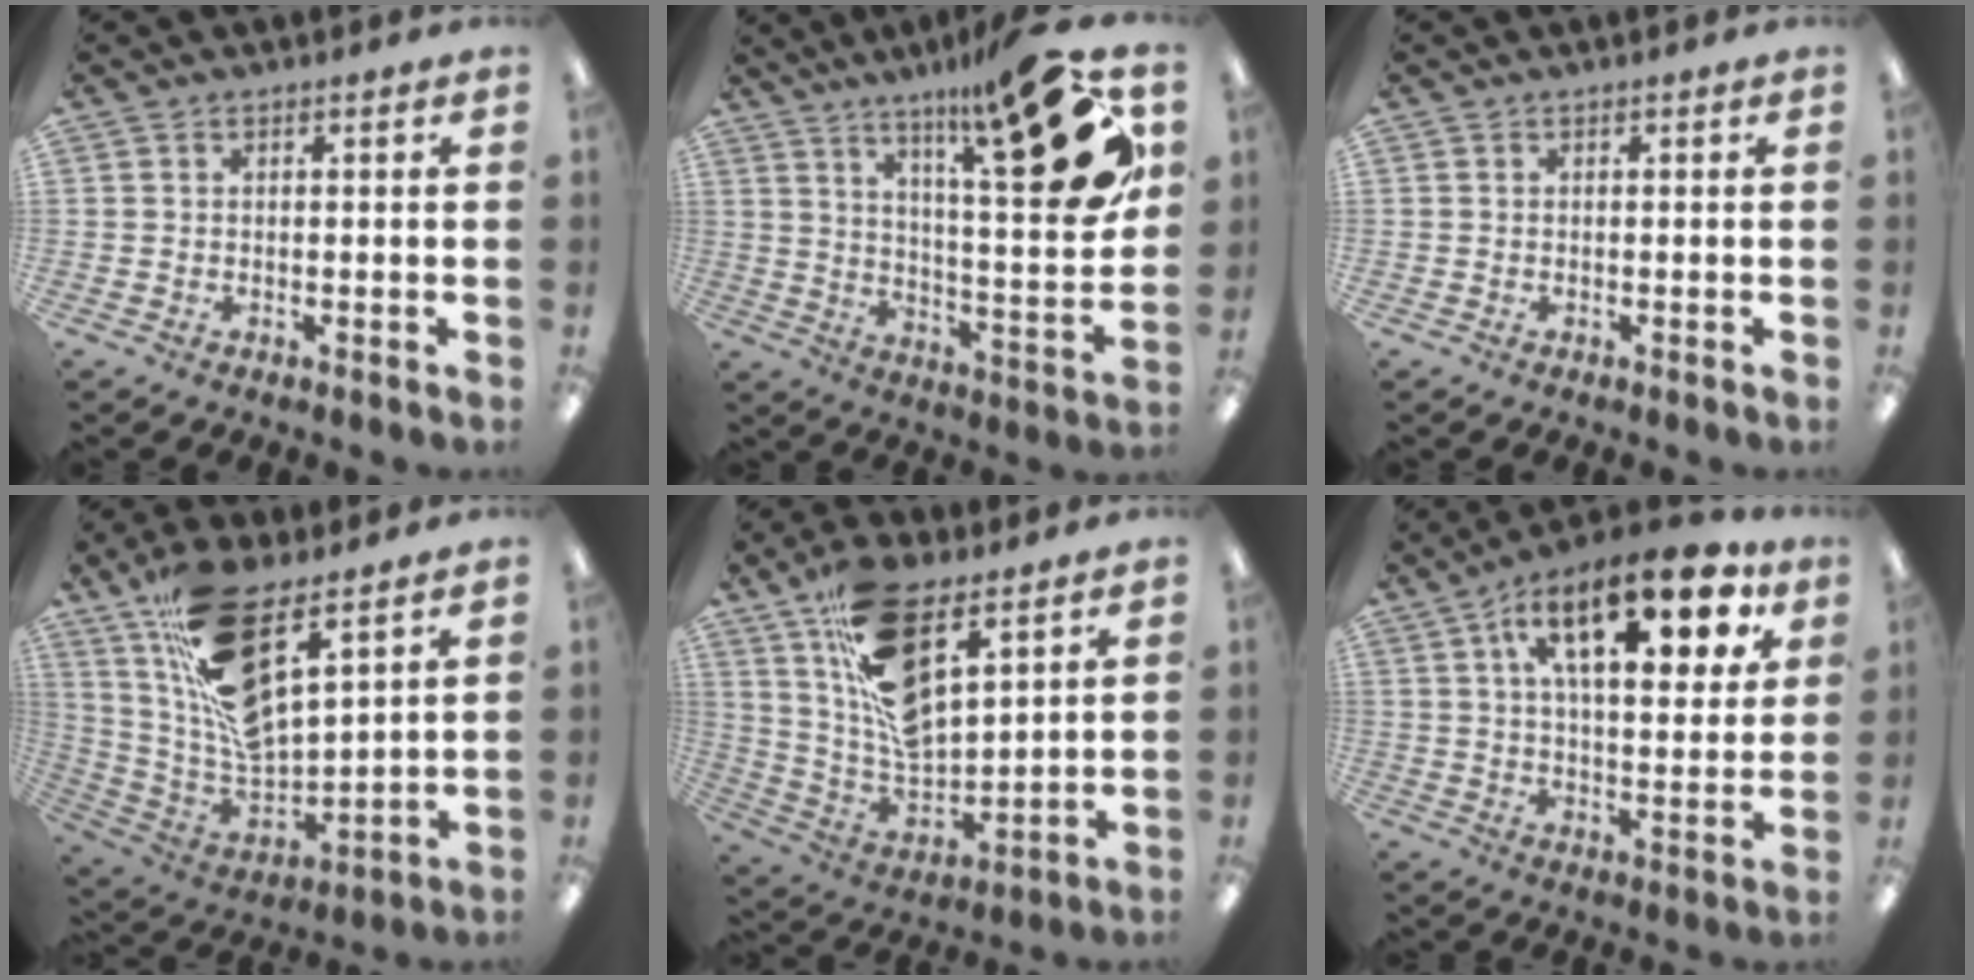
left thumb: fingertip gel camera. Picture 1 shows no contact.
{"total": 21.5, "force": [12.3, 4.3, 17.1], "torque": [-0.252, -0.076, 0.182]}
{"total": 0.0}
{"total": 16.8, "force": [10.6, 5.8, 11.6], "torque": [-0.231, -0.065, 0.189]}
{"total": 17.1, "force": [10.2, 7.6, 11.5], "torque": [-0.215, -0.053, 0.185]}
{"total": 21.3, "force": [10.3, 9.1, 16.3], "torque": [-0.242, -0.029, 0.158]}